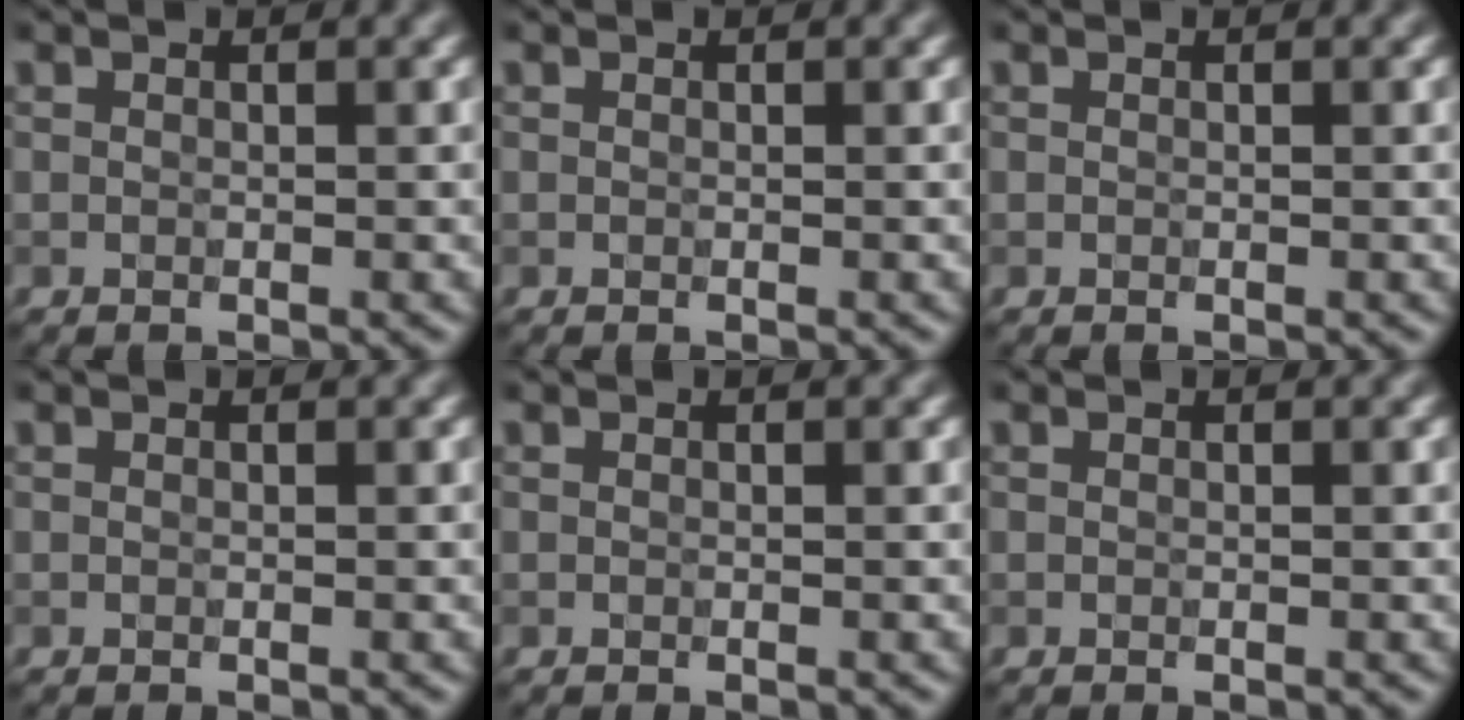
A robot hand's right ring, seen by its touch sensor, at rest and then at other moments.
{"total": 0.0}
{"total": 0.0}
{"total": 0.0}
{"total": 0.0}
{"total": 0.0}